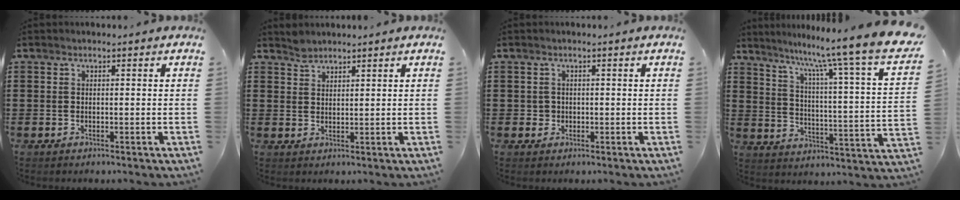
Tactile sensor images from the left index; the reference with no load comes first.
{"total": 1.9, "force": [1.8, 0.5, 0.2], "torque": [-0.008, -0.002, 0.035]}
{"total": 1.1, "force": [0.0, 1.0, 0.3], "torque": [-0.009, 0.005, -0.001]}
{"total": 9.7, "force": [7.8, -1.3, 5.7], "torque": [-0.120, -0.072, 0.113]}